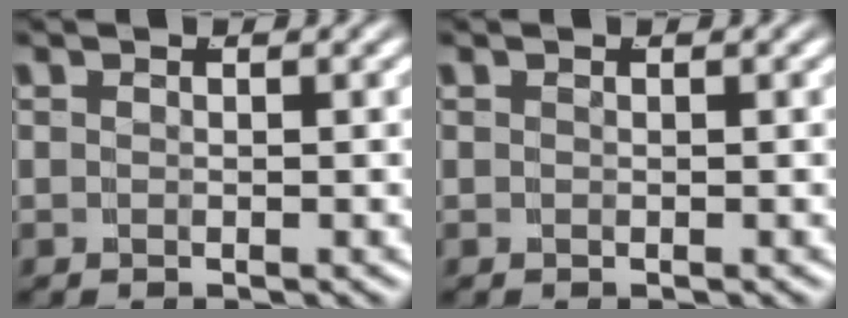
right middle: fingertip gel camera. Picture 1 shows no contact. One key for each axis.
{"total": 0.0}